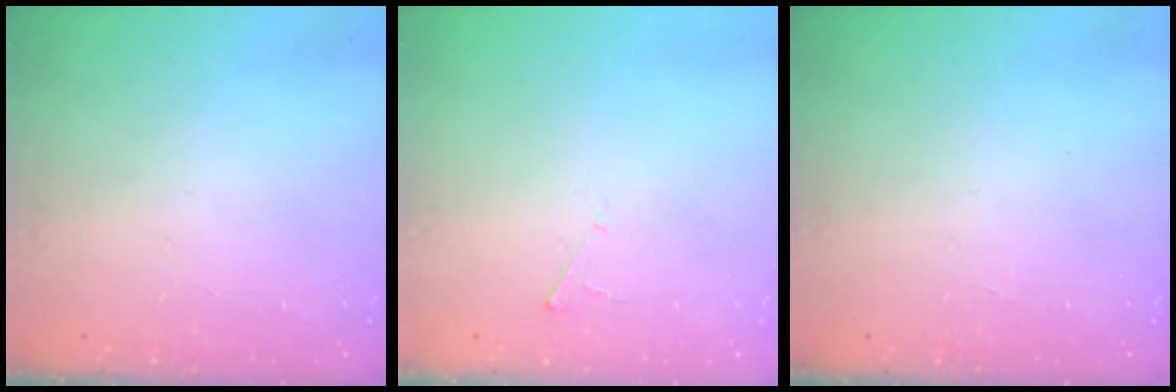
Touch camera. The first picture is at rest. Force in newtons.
{"total": 2.0, "press": 2.0, "slide": 0.2}
{"total": 0.0}